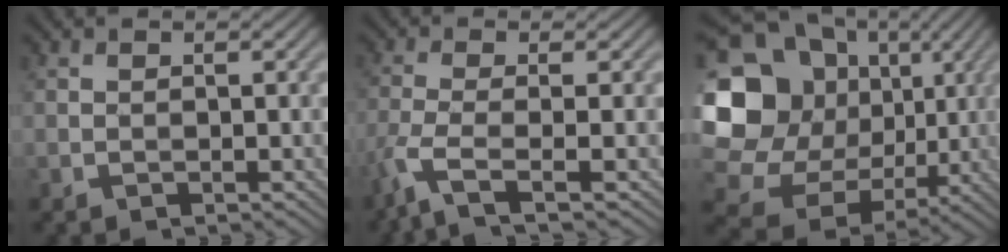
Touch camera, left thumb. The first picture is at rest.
{"total": 4.7, "force": [-2.7, 0.5, 3.9], "torque": [-0.093, -0.004, -0.067]}
{"total": 20.6, "force": [2.8, 17.9, 9.8], "torque": [-0.266, -0.002, 0.062]}